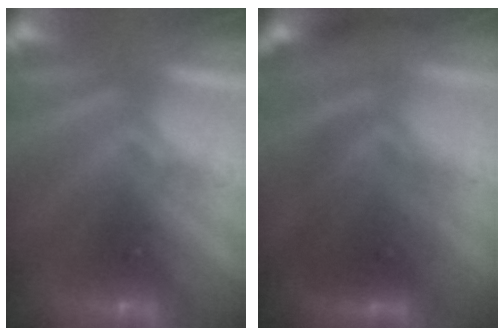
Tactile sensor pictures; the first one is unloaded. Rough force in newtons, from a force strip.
{"total": 2.6}